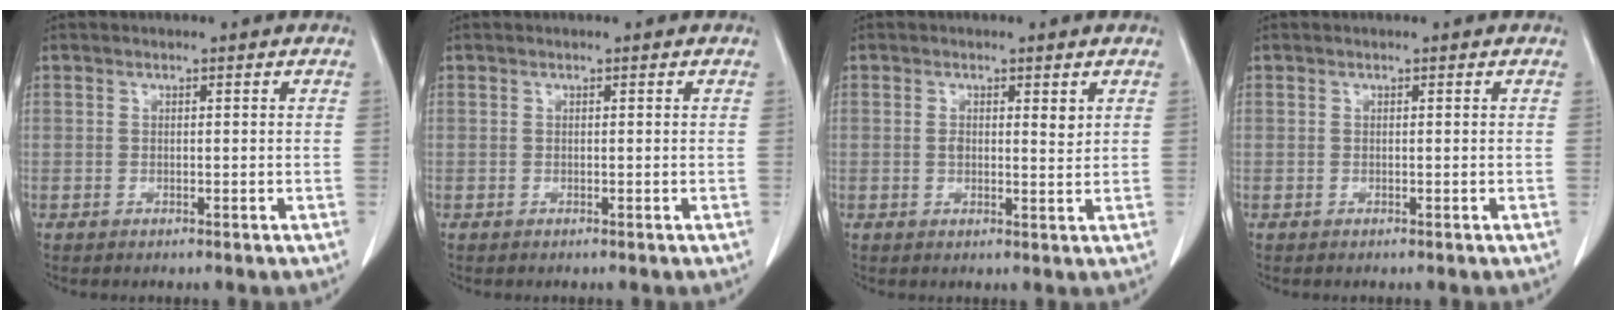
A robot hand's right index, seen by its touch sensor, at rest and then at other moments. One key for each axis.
{"total": 0.0}
{"total": 2.9, "fx": 1.0, "fy": 1.3, "fz": 2.4, "tx": -0.041, "ty": -0.004, "tz": 0.014}
{"total": 0.0}